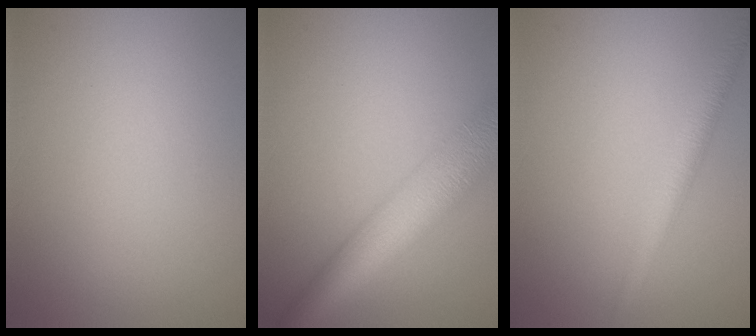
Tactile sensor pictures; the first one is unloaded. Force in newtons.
{"total": 8.8, "press": 8.8, "slide": 0.3}
{"total": 2.8, "press": 2.8, "slide": 0.1}